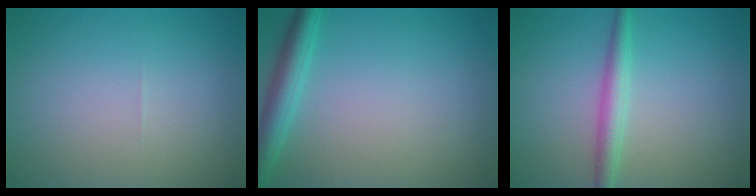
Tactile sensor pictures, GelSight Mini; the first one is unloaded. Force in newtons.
{"total": 3.3, "press": 3.3, "slide": 0.1}
{"total": 2.5, "press": 2.5, "slide": 0.1}